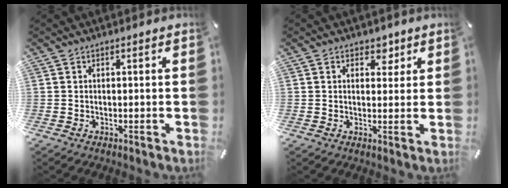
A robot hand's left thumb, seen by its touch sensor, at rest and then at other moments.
{"total": 3.8, "force": [1.9, 2.7, 1.9], "torque": [-0.004, -0.009, 0.025]}